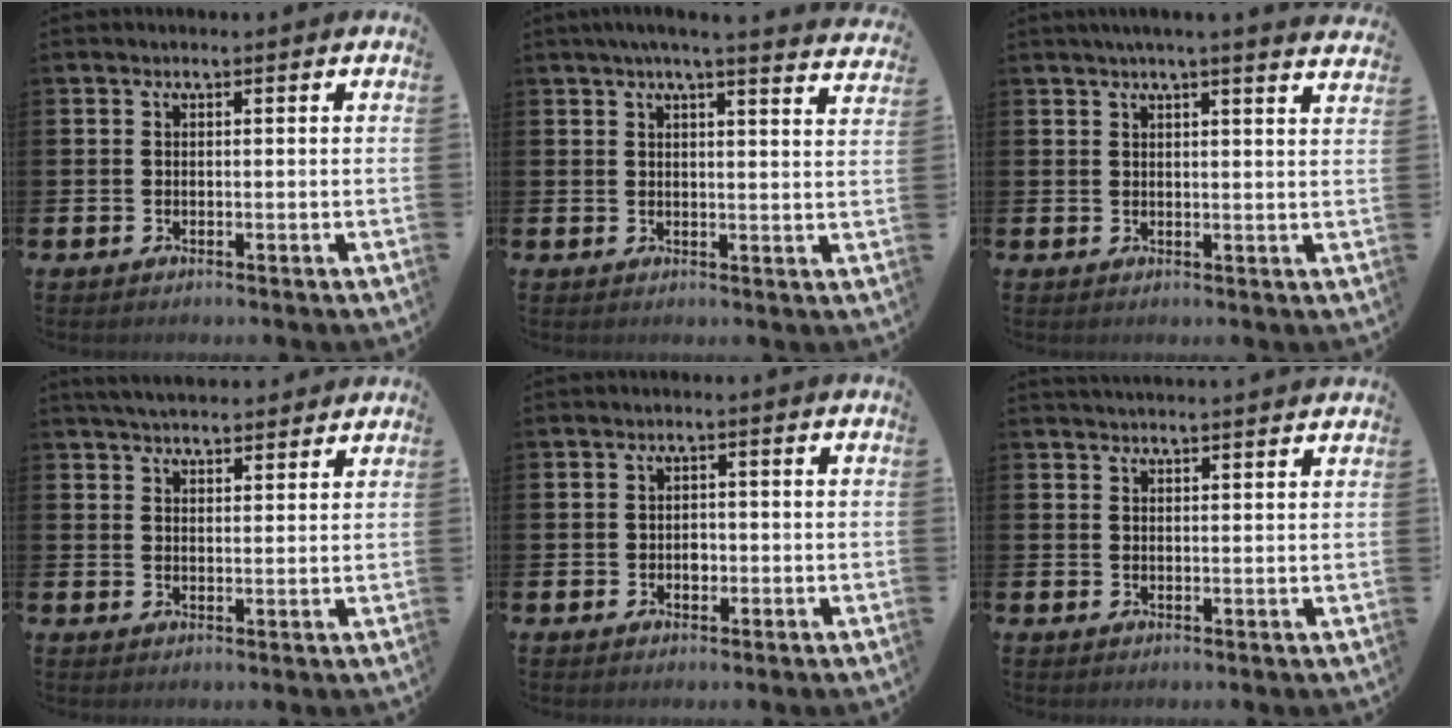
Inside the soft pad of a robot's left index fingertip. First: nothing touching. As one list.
[{"total": 4.2, "force": [3.9, -0.6, 1.5], "torque": [-0.028, -0.019, 0.066]}, {"total": 3.3, "force": [3.0, -0.6, 1.0], "torque": [-0.022, -0.013, 0.054]}, {"total": 4.1, "force": [4.0, 0.5, 0.4], "torque": [-0.012, -0.016, 0.073]}, {"total": 1.6, "force": [-0.2, 1.3, 0.8], "torque": [-0.002, 0.000, -0.009]}, {"total": 2.4, "force": [2.4, -0.2, 0.1], "torque": [0.004, -0.015, 0.042]}]